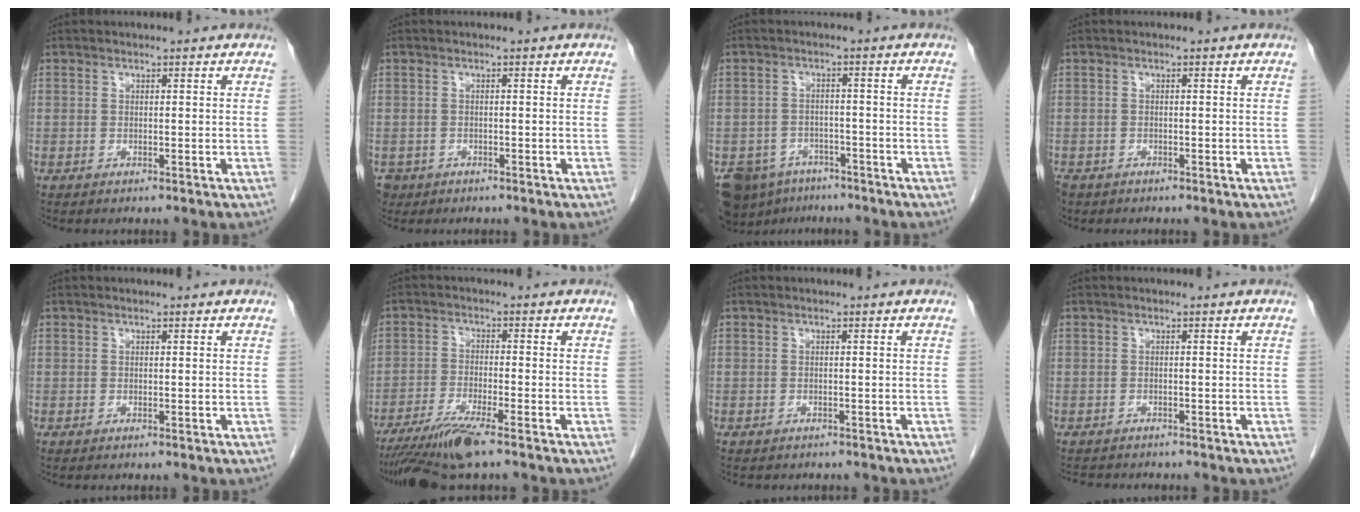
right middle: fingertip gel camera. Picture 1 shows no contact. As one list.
[{"total": 2.6, "force": [-1.6, 2.0, 0.2], "torque": [-0.006, 0.004, -0.027]}, {"total": 10.5, "force": [-7.3, 6.8, 3.4], "torque": [-0.080, -0.002, -0.104]}, {"total": 3.4, "force": [-2.5, 2.2, 0.8], "torque": [-0.018, -0.002, -0.044]}, {"total": 0.0}, {"total": 8.0, "force": [-6.2, -0.6, 4.9], "torque": [-0.084, -0.027, -0.113]}, {"total": 3.3, "force": [-2.9, 1.3, 0.9], "torque": [-0.014, -0.002, -0.032]}, {"total": 4.6, "force": [-4.2, 1.3, 1.2], "torque": [-0.014, -0.006, -0.060]}]